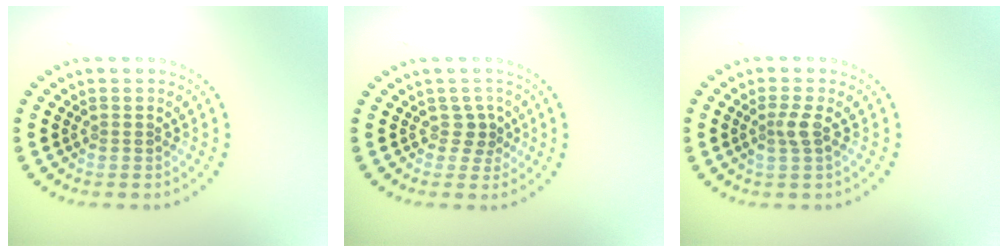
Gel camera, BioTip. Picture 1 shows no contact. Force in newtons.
{"total": 1.6, "press": 1.1, "slide": 1.2}
{"total": 1.6, "press": 1.2, "slide": 1.0}